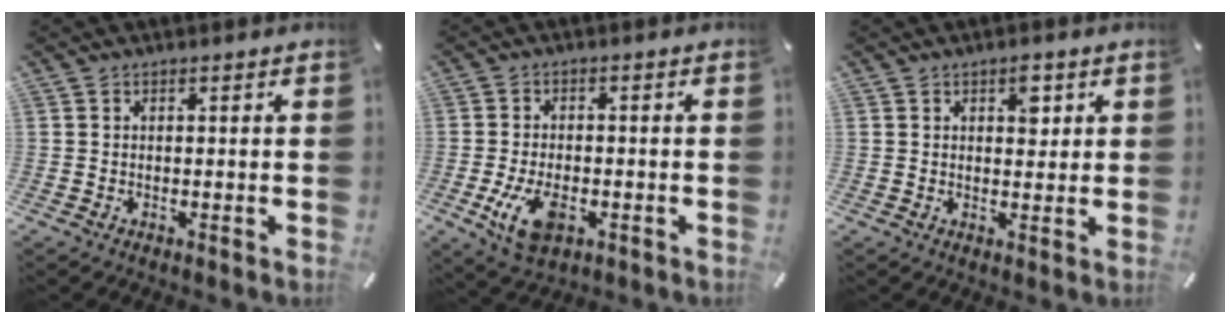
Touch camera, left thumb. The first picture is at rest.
{"total": 8.3, "force": [-2.9, 4.8, 6.2], "torque": [-0.127, 0.001, -0.052]}
{"total": 3.8, "force": [1.7, 2.3, 2.4], "torque": [-0.013, -0.010, 0.020]}